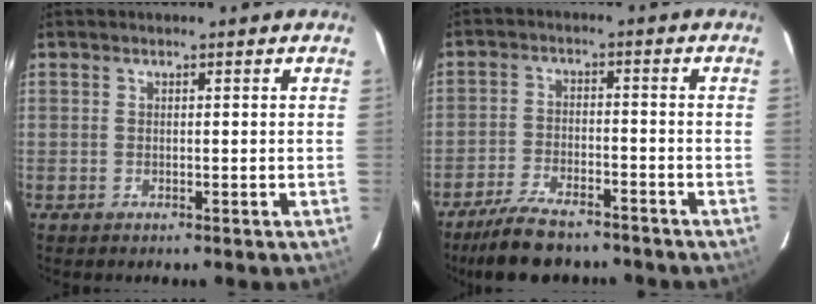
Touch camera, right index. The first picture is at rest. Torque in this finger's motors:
{"motor_torque": [0.72, -0.76, 0.15, 0.00]}